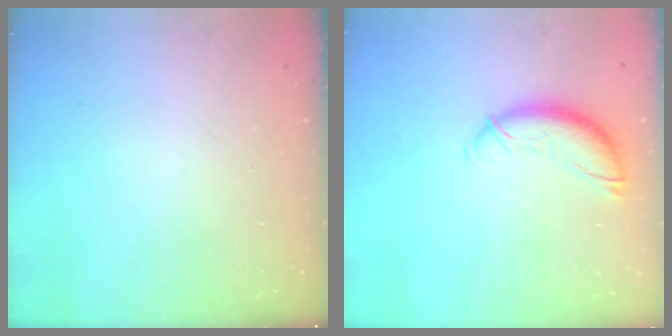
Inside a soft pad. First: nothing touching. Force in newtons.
{"total": 11.4, "press": 11.4, "slide": 0.8}